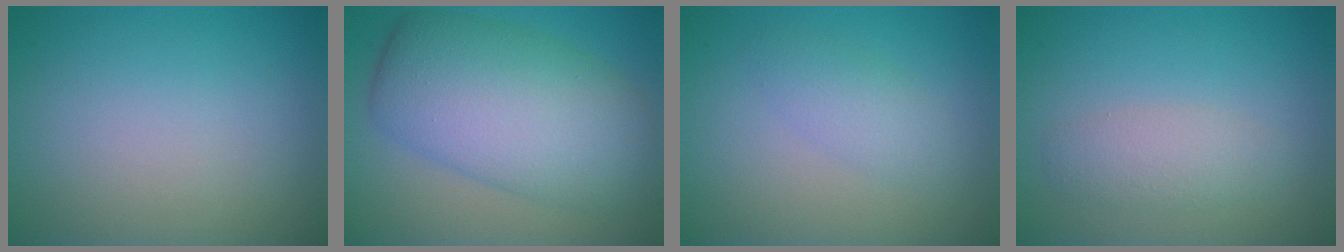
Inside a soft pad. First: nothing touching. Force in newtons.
{"total": 9.8, "press": 9.8, "slide": 0.2}
{"total": 2.1, "press": 2.1, "slide": 0.1}
{"total": 2.3, "press": 2.3, "slide": 0.1}